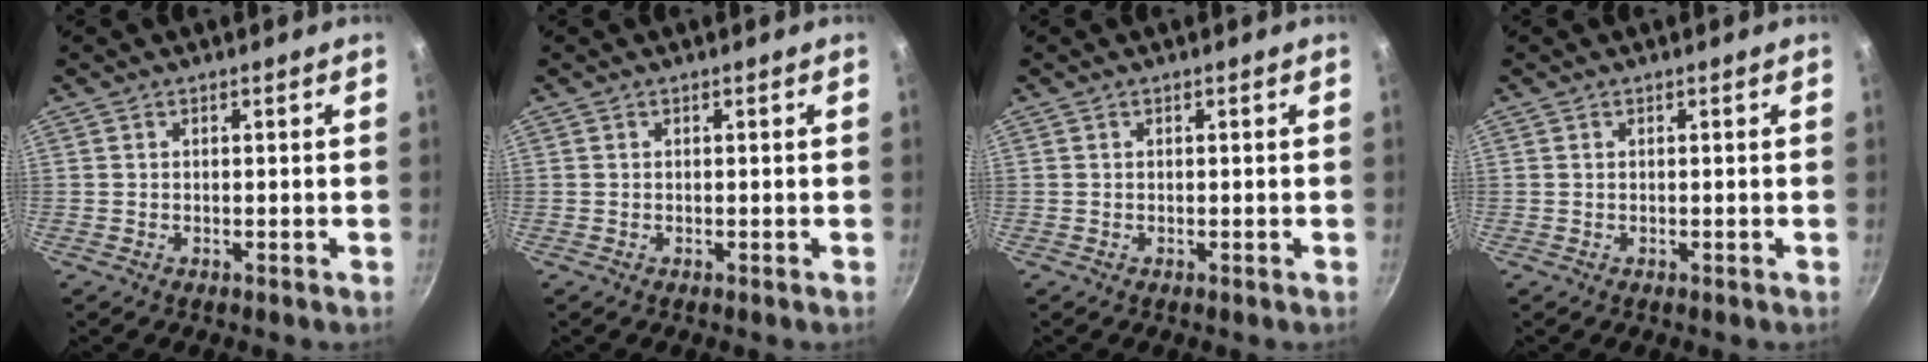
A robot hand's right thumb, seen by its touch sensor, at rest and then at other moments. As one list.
[{"total": 0.0}, {"total": 0.0}, {"total": 0.0}]